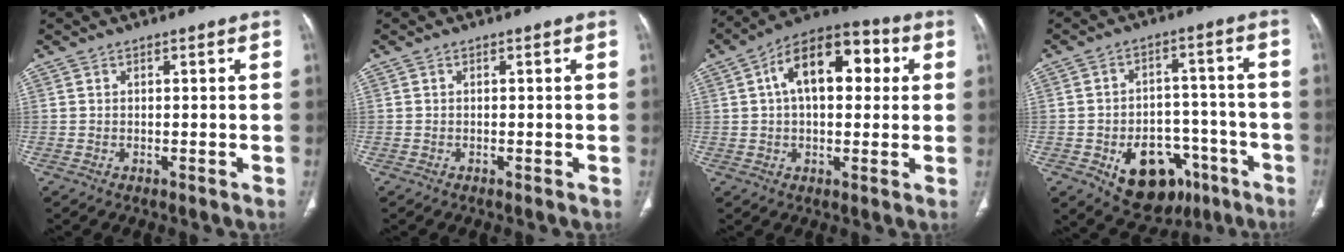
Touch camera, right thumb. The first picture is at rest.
{"total": 0.0}
{"total": 15.8, "force": [3.7, 8.8, 12.5], "torque": [-0.173, 0.031, 0.050]}
{"total": 15.3, "force": [-7.1, 10.4, 8.6], "torque": [-0.084, 0.044, -0.091]}